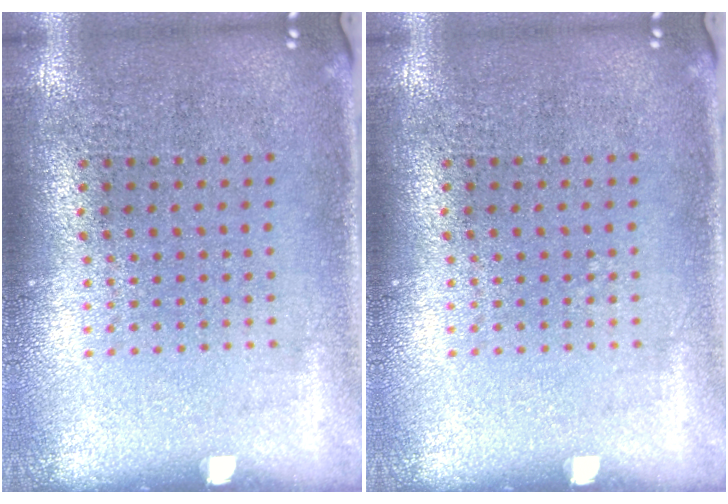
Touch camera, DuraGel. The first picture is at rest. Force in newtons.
{"total": 0.0}